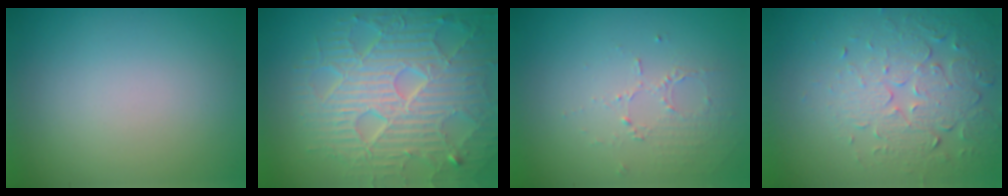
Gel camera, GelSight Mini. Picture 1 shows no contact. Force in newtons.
{"total": 9.2, "press": 6.2, "slide": 6.8}
{"total": 1.4, "press": 0.8, "slide": 1.2}
{"total": 5.3, "press": 3.7, "slide": 3.9}